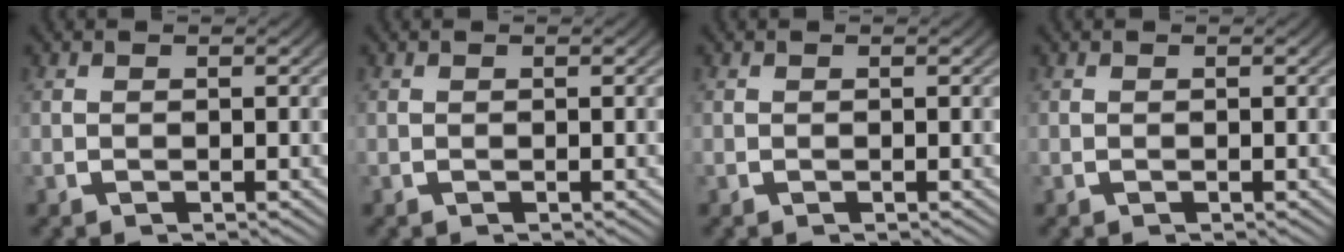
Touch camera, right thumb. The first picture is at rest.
{"total": 0.0}
{"total": 0.0}
{"total": 0.0}